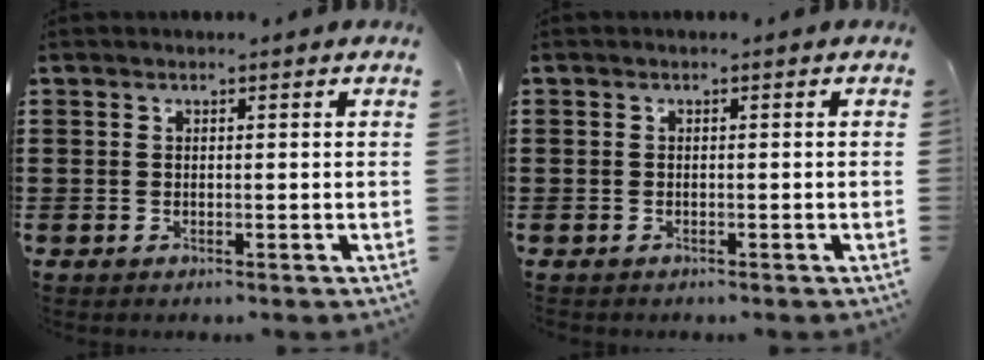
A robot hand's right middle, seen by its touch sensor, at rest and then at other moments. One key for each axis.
{"total": 0.8, "fx": -0.5, "fy": 0.6, "fz": -0.1, "tx": 0.001, "ty": 0.004, "tz": -0.013}